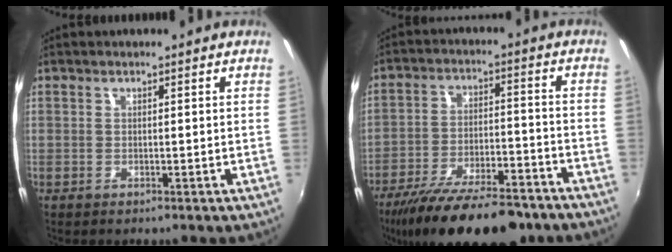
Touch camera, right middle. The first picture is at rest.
{"total": 20.7, "force": [-16.3, 6.0, 11.2], "torque": [-0.208, -0.033, -0.244]}